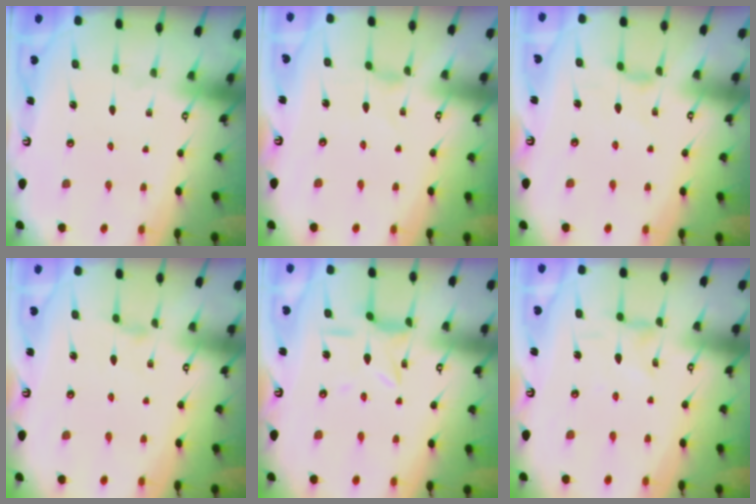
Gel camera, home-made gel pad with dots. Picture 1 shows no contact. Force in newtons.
{"total": 0.6, "press": 0.6, "slide": 0.2}
{"total": 3.9, "press": 3.9, "slide": 0.5}
{"total": 1.3, "press": 1.2, "slide": 0.3}
{"total": 5.6, "press": 5.6, "slide": 0.3}
{"total": 0.5, "press": 0.5, "slide": 0.3}